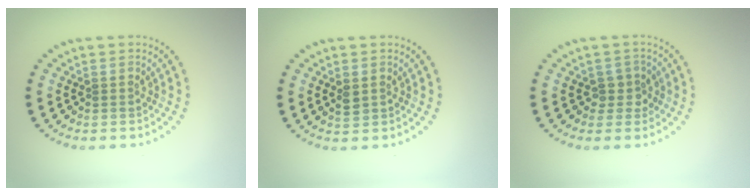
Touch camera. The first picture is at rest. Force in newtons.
{"total": 1.1, "press": 1.1, "slide": 0.1}
{"total": 1.5, "press": 1.2, "slide": 0.9}